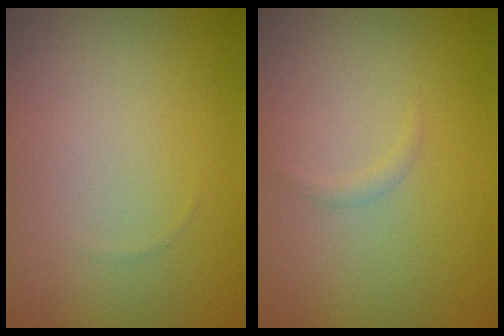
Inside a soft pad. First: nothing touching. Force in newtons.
{"total": 0.6, "press": 0.6, "slide": 0.1}